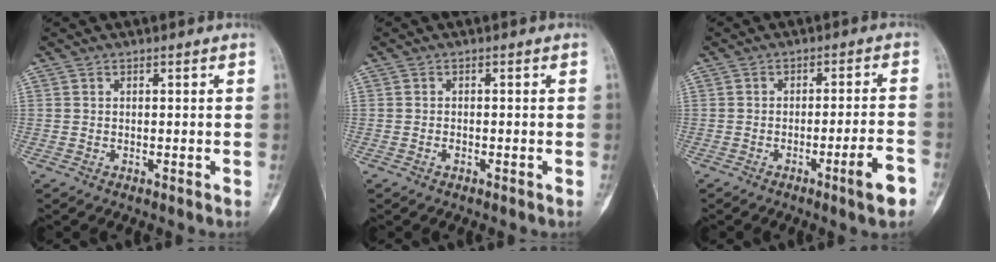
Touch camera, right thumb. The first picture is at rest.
{"total": 0.8, "force": [-0.5, 0.4, 0.5], "torque": [-0.008, 0.002, -0.010]}
{"total": 6.7, "force": [-3.5, 0.3, 5.7], "torque": [-0.088, 0.018, -0.050]}